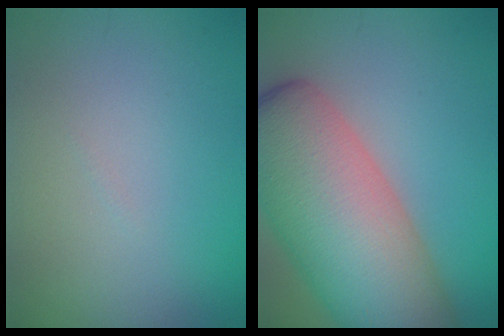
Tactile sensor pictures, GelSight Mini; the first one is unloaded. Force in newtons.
{"total": 12.8, "press": 12.8, "slide": 0.5}